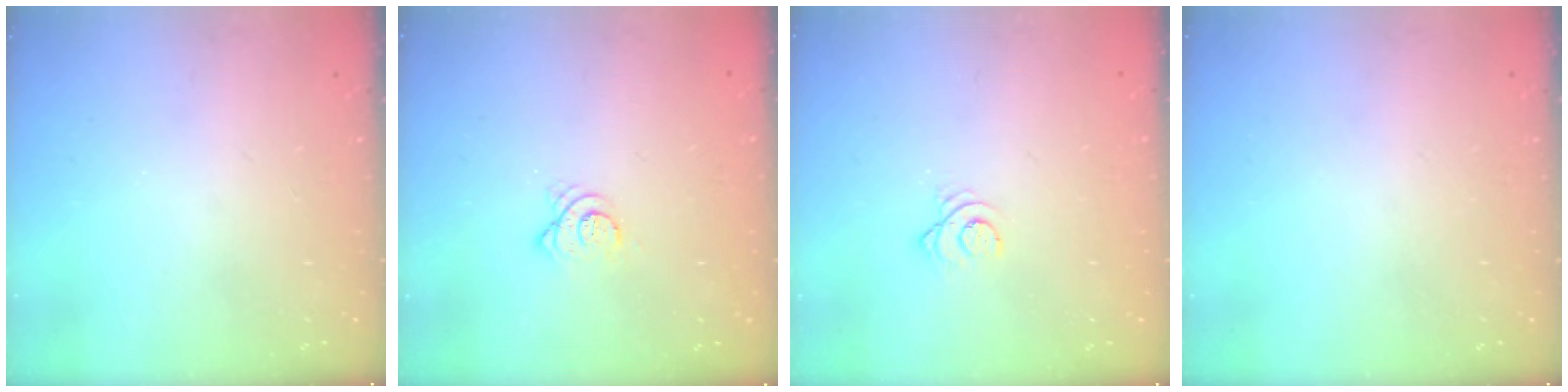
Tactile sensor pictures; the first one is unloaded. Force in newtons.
{"total": 3.7, "press": 3.7, "slide": 0.3}
{"total": 2.5, "press": 2.5, "slide": 0.3}
{"total": 0.0}